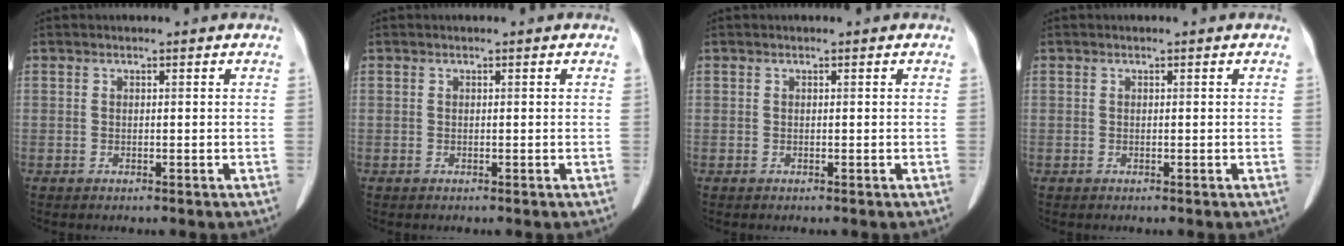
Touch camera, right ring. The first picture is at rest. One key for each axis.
{"total": 0.0}
{"total": 0.0}
{"total": 0.0}